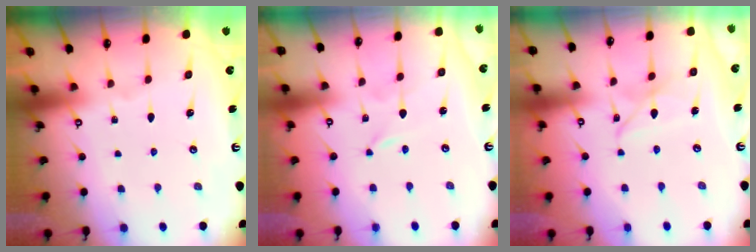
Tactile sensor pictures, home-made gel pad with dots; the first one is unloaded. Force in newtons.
{"total": 0.0}
{"total": 5.8, "press": 5.7, "slide": 0.5}